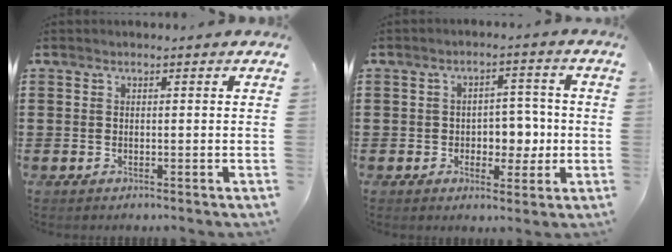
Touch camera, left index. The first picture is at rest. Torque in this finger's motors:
{"motor_torque": [0.19, 0.08, 0.14, 0.05]}